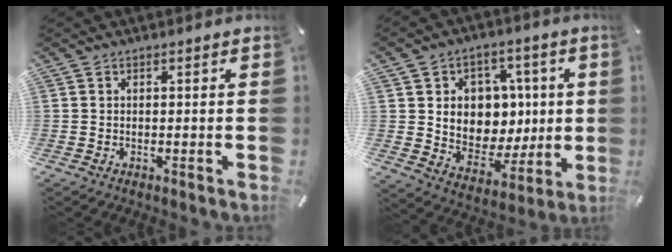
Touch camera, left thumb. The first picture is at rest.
{"total": 10.7, "force": [2.2, 9.9, 3.4], "torque": [-0.049, -0.029, 0.051]}